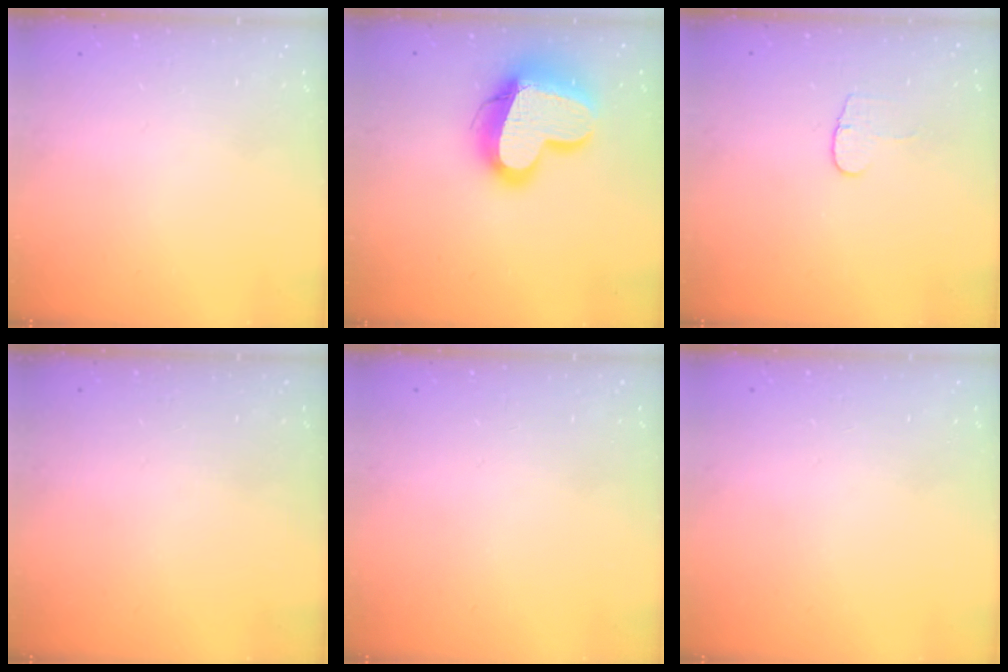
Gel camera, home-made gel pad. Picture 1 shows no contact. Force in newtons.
{"total": 19.4, "press": 19.3, "slide": 1.7}
{"total": 4.8, "press": 4.8, "slide": 0.4}
{"total": 0.0}
{"total": 0.0}
{"total": 0.0}